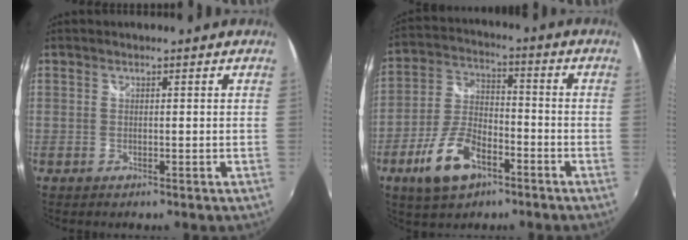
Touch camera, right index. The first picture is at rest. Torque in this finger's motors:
{"motor_torque": [0.75, -0.71, 0.55, 0.09]}